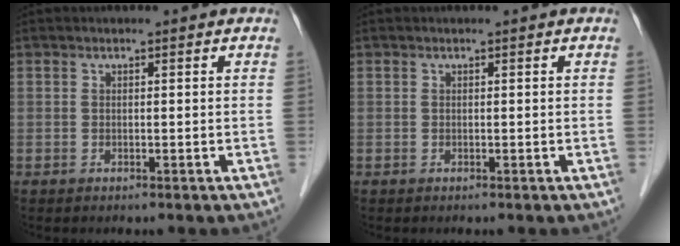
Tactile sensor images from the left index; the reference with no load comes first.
{"total": 0.0}